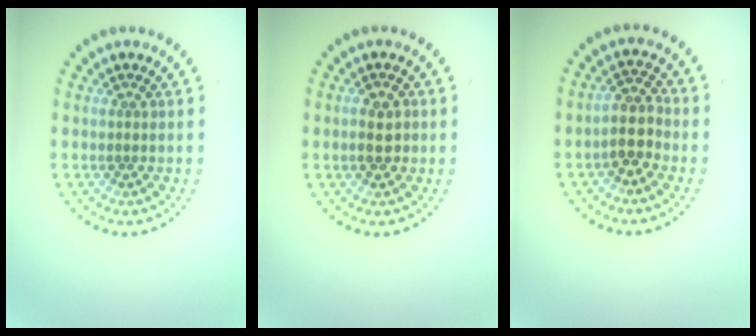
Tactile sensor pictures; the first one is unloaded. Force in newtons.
{"total": 2.1, "press": 2.1, "slide": 0.3}
{"total": 2.7, "press": 2.3, "slide": 1.4}